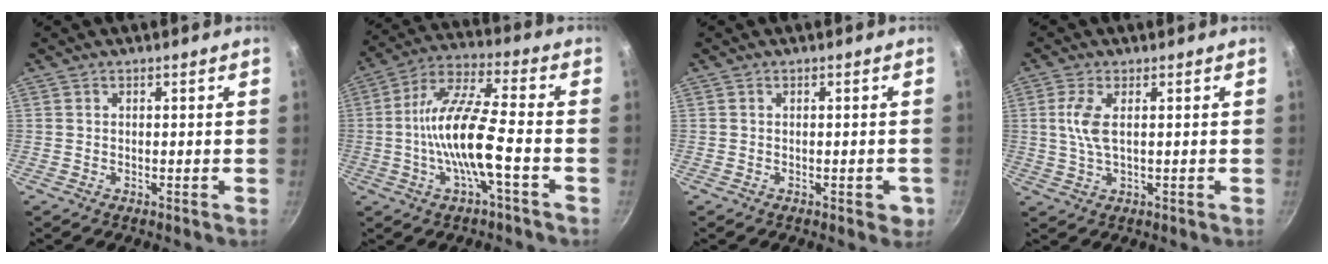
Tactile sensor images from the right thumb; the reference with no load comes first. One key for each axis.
{"total": 13.5, "fx": -3.1, "fy": 3.2, "fz": 12.8, "tx": -0.248, "ty": 0.035, "tz": -0.068}
{"total": 2.5, "fx": -0.8, "fy": 1.3, "fz": 2.0, "tx": -0.008, "ty": 0.004, "tz": -0.010}
{"total": 5.3, "fx": 0.9, "fy": 2.0, "fz": 4.8, "tx": -0.111, "ty": 0.002, "tz": 0.019}